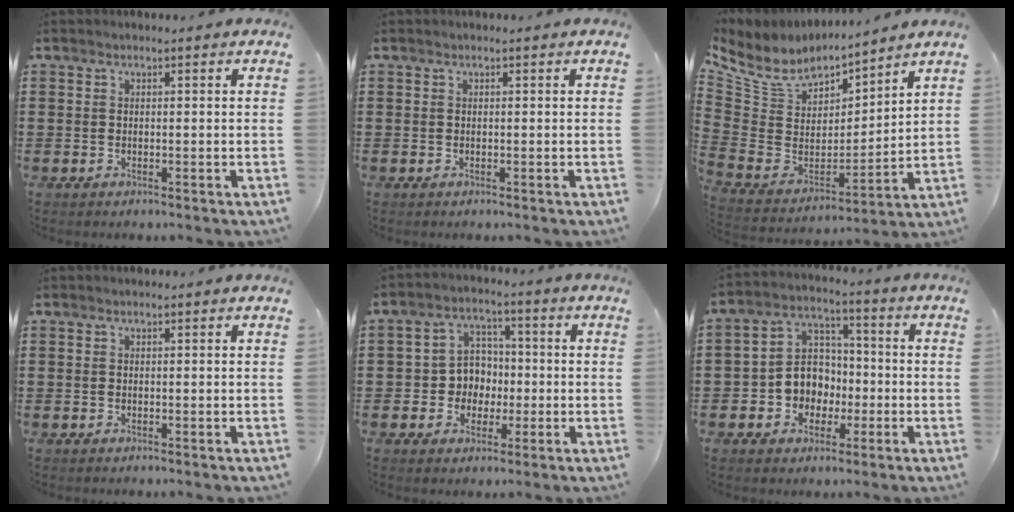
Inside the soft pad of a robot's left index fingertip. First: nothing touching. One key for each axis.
{"total": 0.0}
{"total": 7.5, "fx": 5.7, "fy": 4.2, "fz": 2.6, "tx": -0.089, "ty": -0.041, "tz": 0.101}
{"total": 0.0}
{"total": 5.5, "fx": -0.7, "fy": 5.2, "fz": 1.6, "tx": -0.050, "ty": 0.015, "tz": -0.014}
{"total": 6.8, "fx": -1.8, "fy": 6.2, "fz": 2.2, "tx": -0.066, "ty": 0.010, "tz": -0.035}